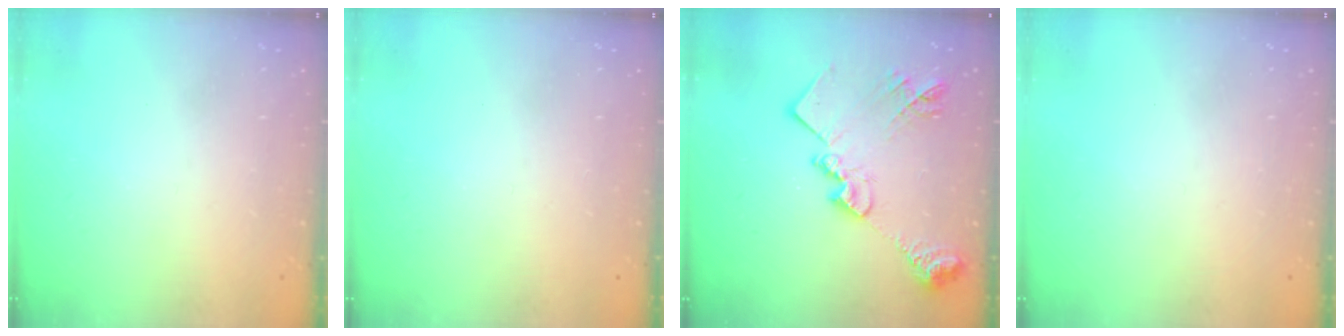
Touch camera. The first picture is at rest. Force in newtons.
{"total": 0.0}
{"total": 19.7, "press": 19.7, "slide": 1.4}
{"total": 0.0}